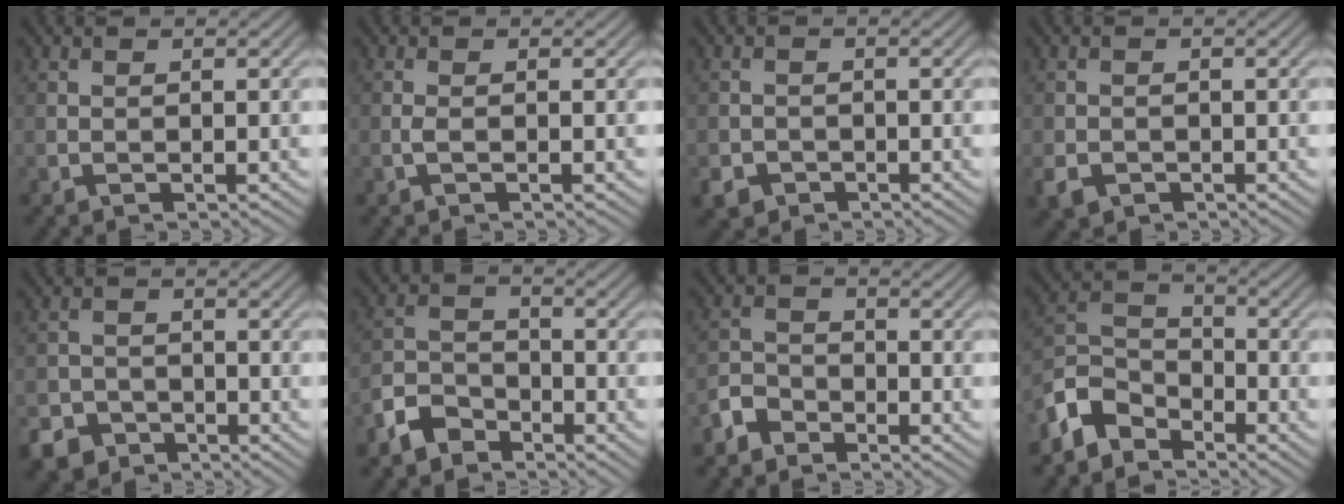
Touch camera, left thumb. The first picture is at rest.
{"total": 0.9, "force": [-0.2, 0.1, 0.8], "torque": [-0.021, 0.002, -0.008]}
{"total": 2.4, "force": [-1.4, 1.8, 0.7], "torque": [-0.016, -0.008, -0.033]}
{"total": 2.3, "force": [-1.1, 1.8, 1.0], "torque": [-0.027, -0.011, -0.028]}
{"total": 4.6, "force": [-3.2, 3.0, 1.1], "torque": [-0.019, -0.002, -0.062]}
{"total": 5.4, "force": [-3.9, 3.0, 2.0], "torque": [-0.049, 0.000, -0.096]}
{"total": 3.3, "force": [-2.5, 1.8, 0.9], "torque": [-0.020, 0.002, -0.068]}
{"total": 6.4, "force": [-5.0, 3.1, 2.5], "torque": [-0.056, -0.001, -0.122]}